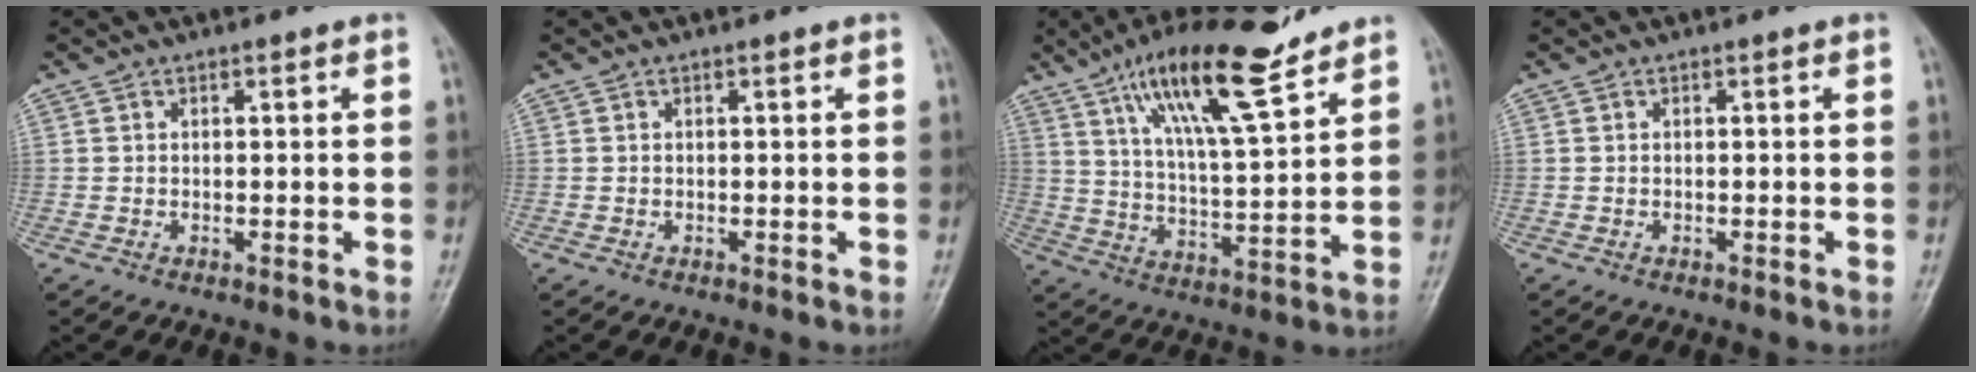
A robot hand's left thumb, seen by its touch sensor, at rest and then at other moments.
{"total": 0.0}
{"total": 16.9, "force": [11.7, 3.5, 11.7], "torque": [-0.189, -0.057, 0.208]}
{"total": 0.0}